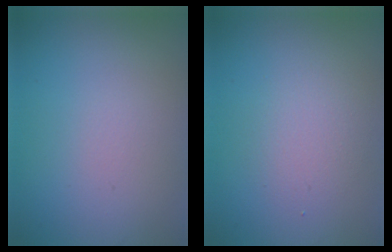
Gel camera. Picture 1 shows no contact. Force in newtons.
{"total": 2.0, "press": 2.0, "slide": 0.1}